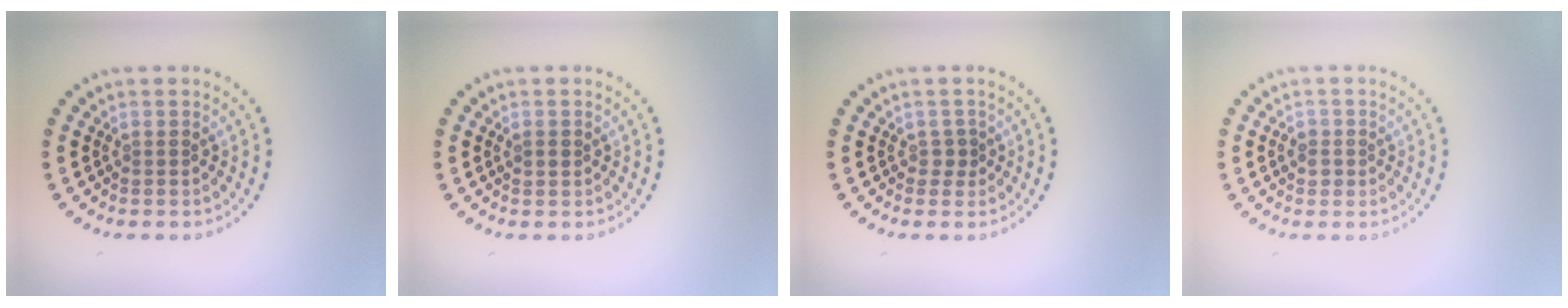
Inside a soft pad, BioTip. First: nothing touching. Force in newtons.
{"total": 0.9, "press": 0.8, "slide": 0.3}
{"total": 1.0, "press": 0.8, "slide": 0.5}
{"total": 1.3, "press": 1.2, "slide": 0.5}